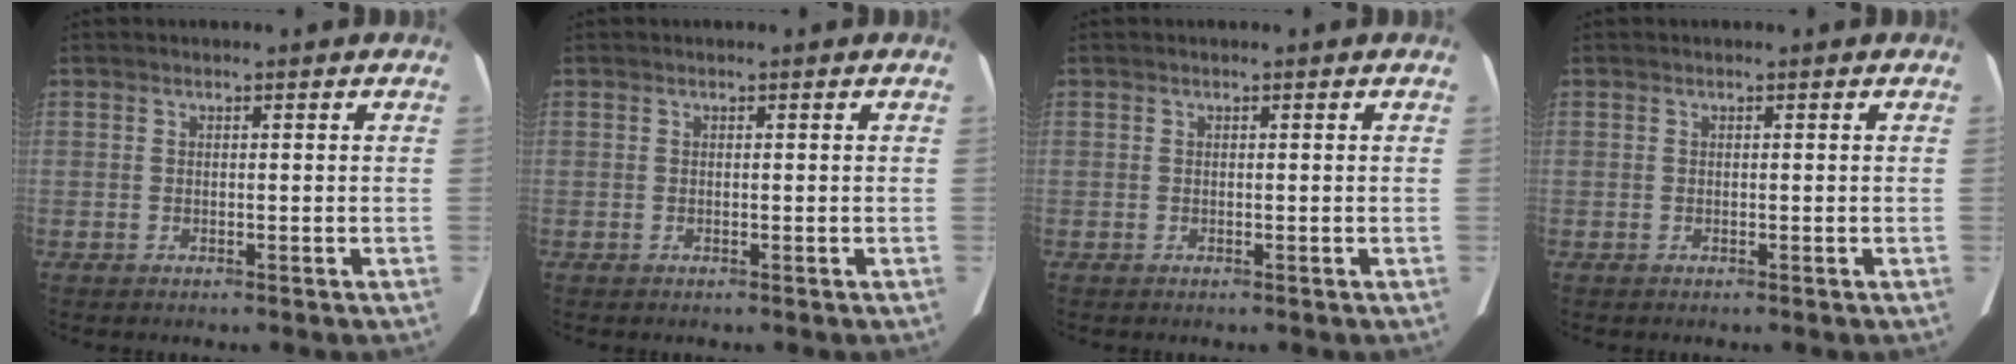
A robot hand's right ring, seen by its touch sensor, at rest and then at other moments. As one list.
[{"total": 0.0}, {"total": 0.0}, {"total": 0.0}]